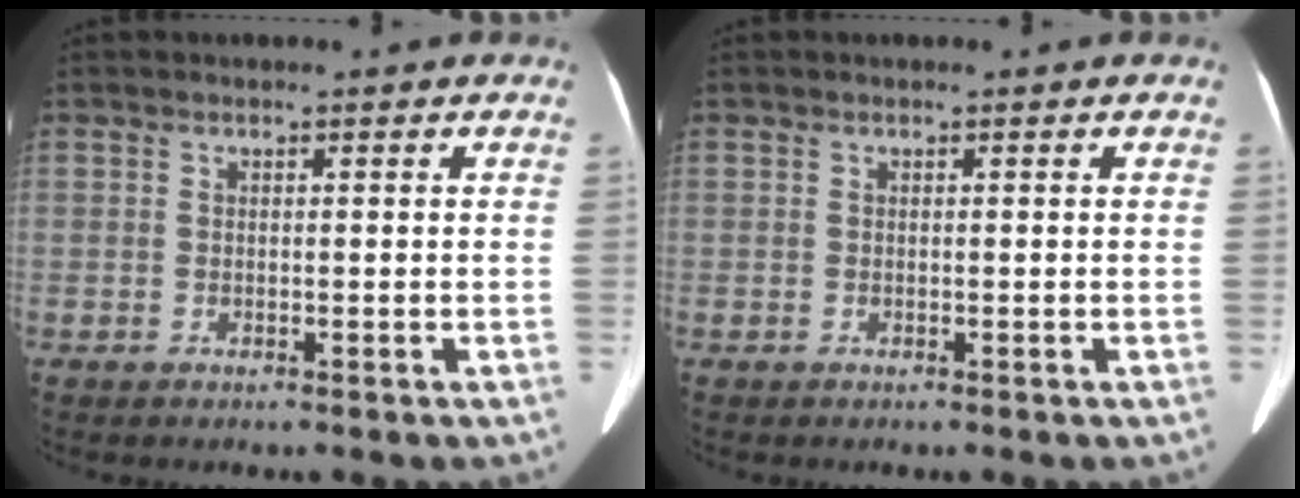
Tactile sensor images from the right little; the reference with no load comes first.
{"total": 0.0}